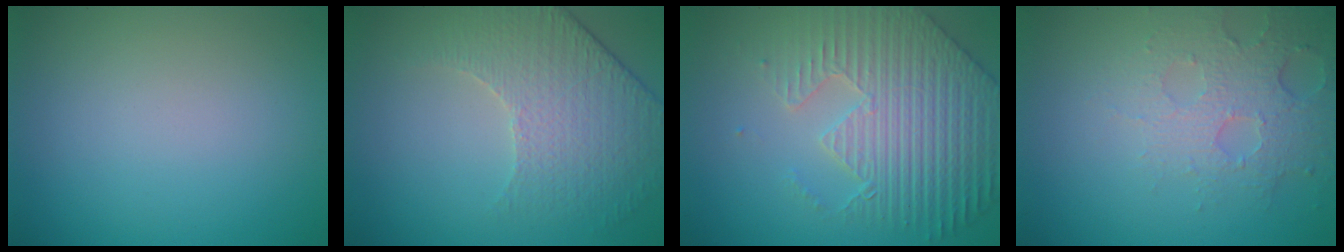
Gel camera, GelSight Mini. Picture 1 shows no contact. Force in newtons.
{"total": 4.3, "press": 3.8, "slide": 2.1}
{"total": 6.3, "press": 5.5, "slide": 3.2}
{"total": 4.9, "press": 3.4, "slide": 3.5}